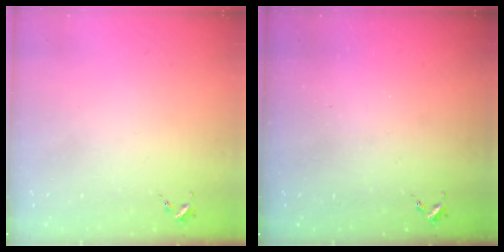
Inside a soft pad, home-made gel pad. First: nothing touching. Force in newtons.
{"total": 0.0}